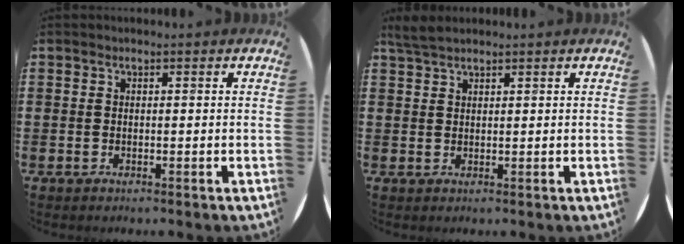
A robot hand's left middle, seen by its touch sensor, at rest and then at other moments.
{"total": 2.2, "force": [2.0, 0.3, 0.9], "torque": [-0.020, 0.005, 0.037]}